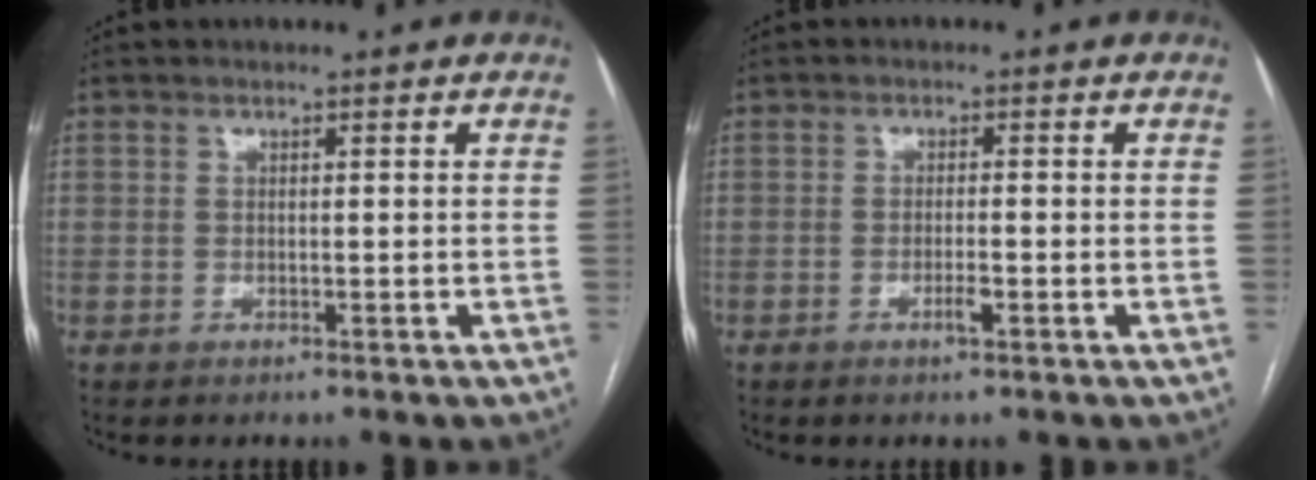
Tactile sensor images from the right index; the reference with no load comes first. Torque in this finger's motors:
{"motor_torque": [-0.23, 0.04, 0.00, 0.00]}